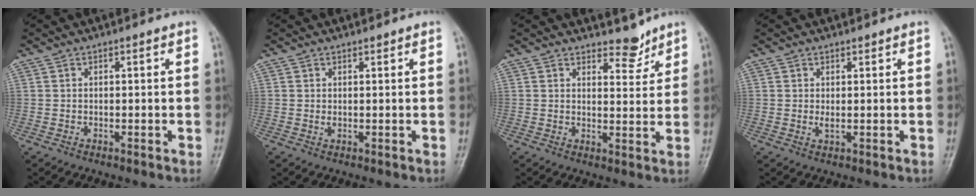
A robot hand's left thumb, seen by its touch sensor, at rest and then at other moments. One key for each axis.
{"total": 0.9, "fx": 0.6, "fy": 0.5, "fz": 0.6, "tx": -0.004, "ty": -0.004, "tz": 0.010}
{"total": 4.1, "fx": 3.6, "fy": 1.7, "fz": 0.9, "tx": 0.008, "ty": -0.030, "tz": 0.054}
{"total": 1.3, "fx": 0.5, "fy": 0.6, "fz": 1.0, "tx": -0.016, "ty": -0.005, "tz": 0.011}